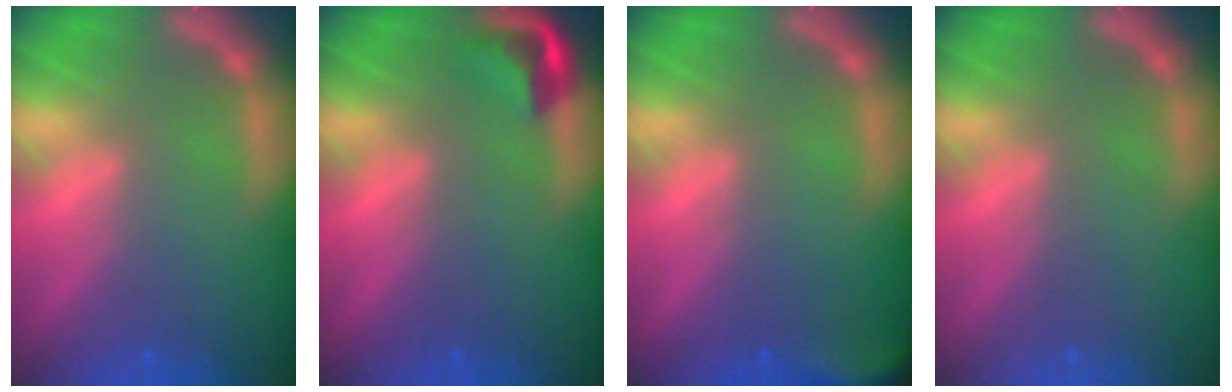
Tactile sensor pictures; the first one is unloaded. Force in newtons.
{"total": 2.9}
{"total": 4.4}
{"total": 0.0}